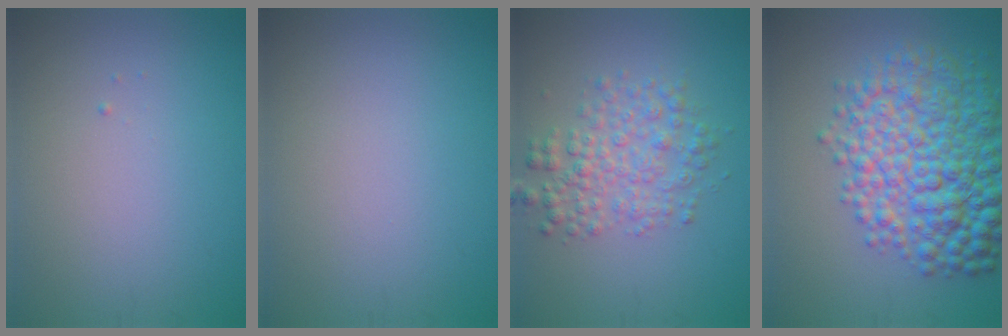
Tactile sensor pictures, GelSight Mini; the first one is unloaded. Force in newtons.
{"total": 0.0}
{"total": 3.9, "press": 3.9, "slide": 0.0}
{"total": 9.7, "press": 9.7, "slide": 0.1}